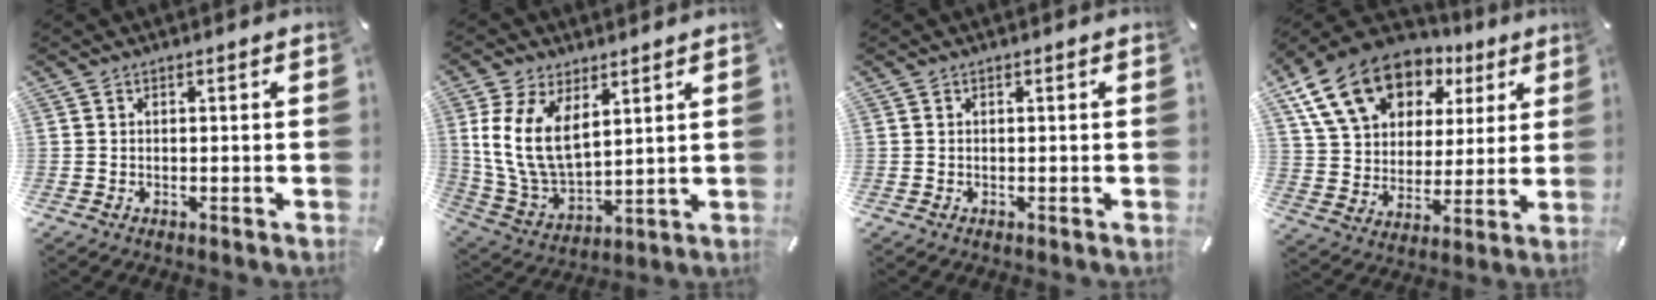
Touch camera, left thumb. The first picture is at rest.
{"total": 12.8, "force": [5.0, 8.1, 8.6], "torque": [-0.207, -0.020, 0.093]}
{"total": 0.0}
{"total": 18.0, "force": [9.7, 12.5, 8.6], "torque": [-0.173, -0.030, 0.179]}